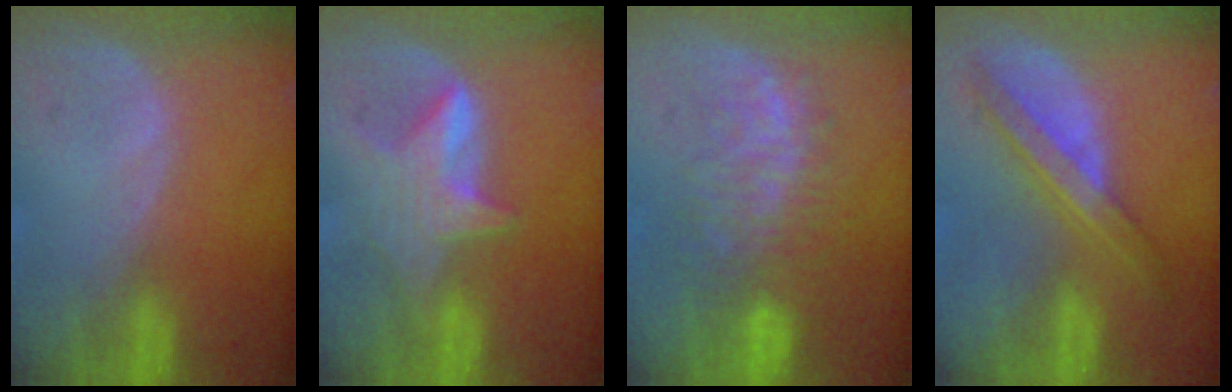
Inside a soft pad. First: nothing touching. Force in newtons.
{"total": 5.8, "press": 5.6, "slide": 1.5}
{"total": 10.0, "press": 8.5, "slide": 5.4}
{"total": 7.2, "press": 6.1, "slide": 3.8}